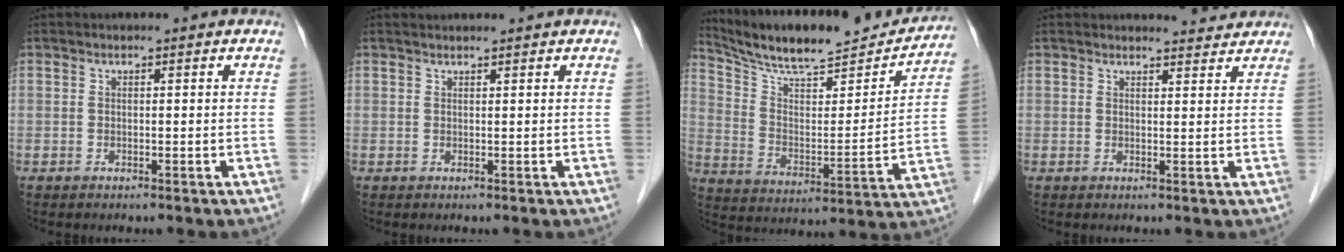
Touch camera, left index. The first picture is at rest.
{"total": 2.0, "force": [1.9, 0.0, 0.6], "torque": [-0.008, 0.020, 0.032]}
{"total": 21.4, "force": [19.9, 3.0, 7.4], "torque": [-0.129, -0.019, 0.298]}
{"total": 3.4, "force": [3.3, 0.5, 0.1], "torque": [-0.006, 0.001, 0.036]}